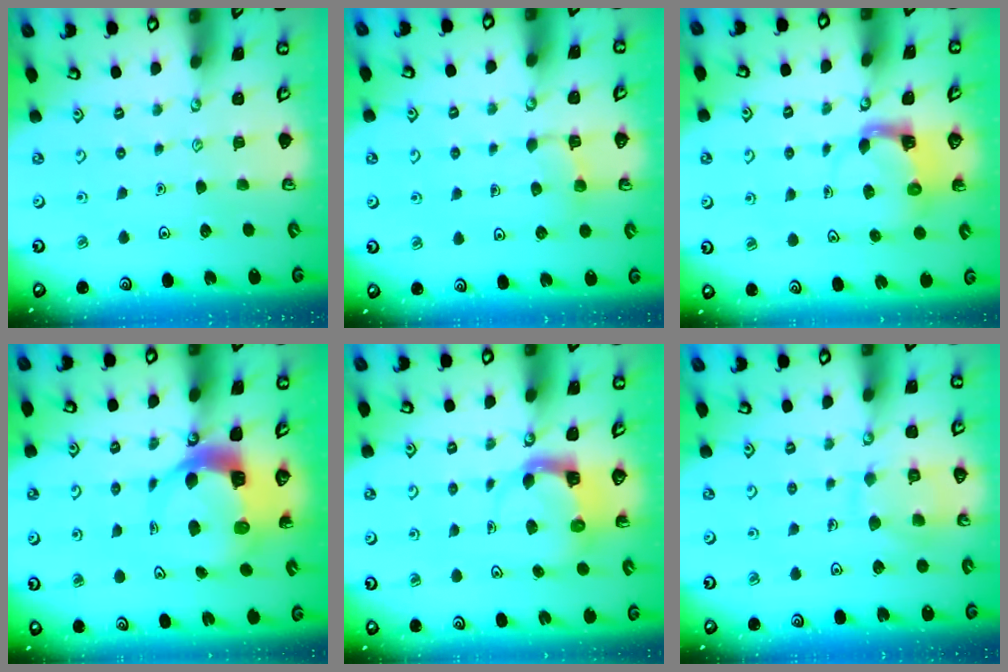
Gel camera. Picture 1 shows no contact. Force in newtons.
{"total": 3.5, "press": 3.5, "slide": 0.6}
{"total": 3.9, "press": 3.8, "slide": 0.7}
{"total": 8.9, "press": 8.9, "slide": 1.2}
{"total": 3.9, "press": 3.9, "slide": 0.3}
{"total": 10.3, "press": 10.2, "slide": 0.9}